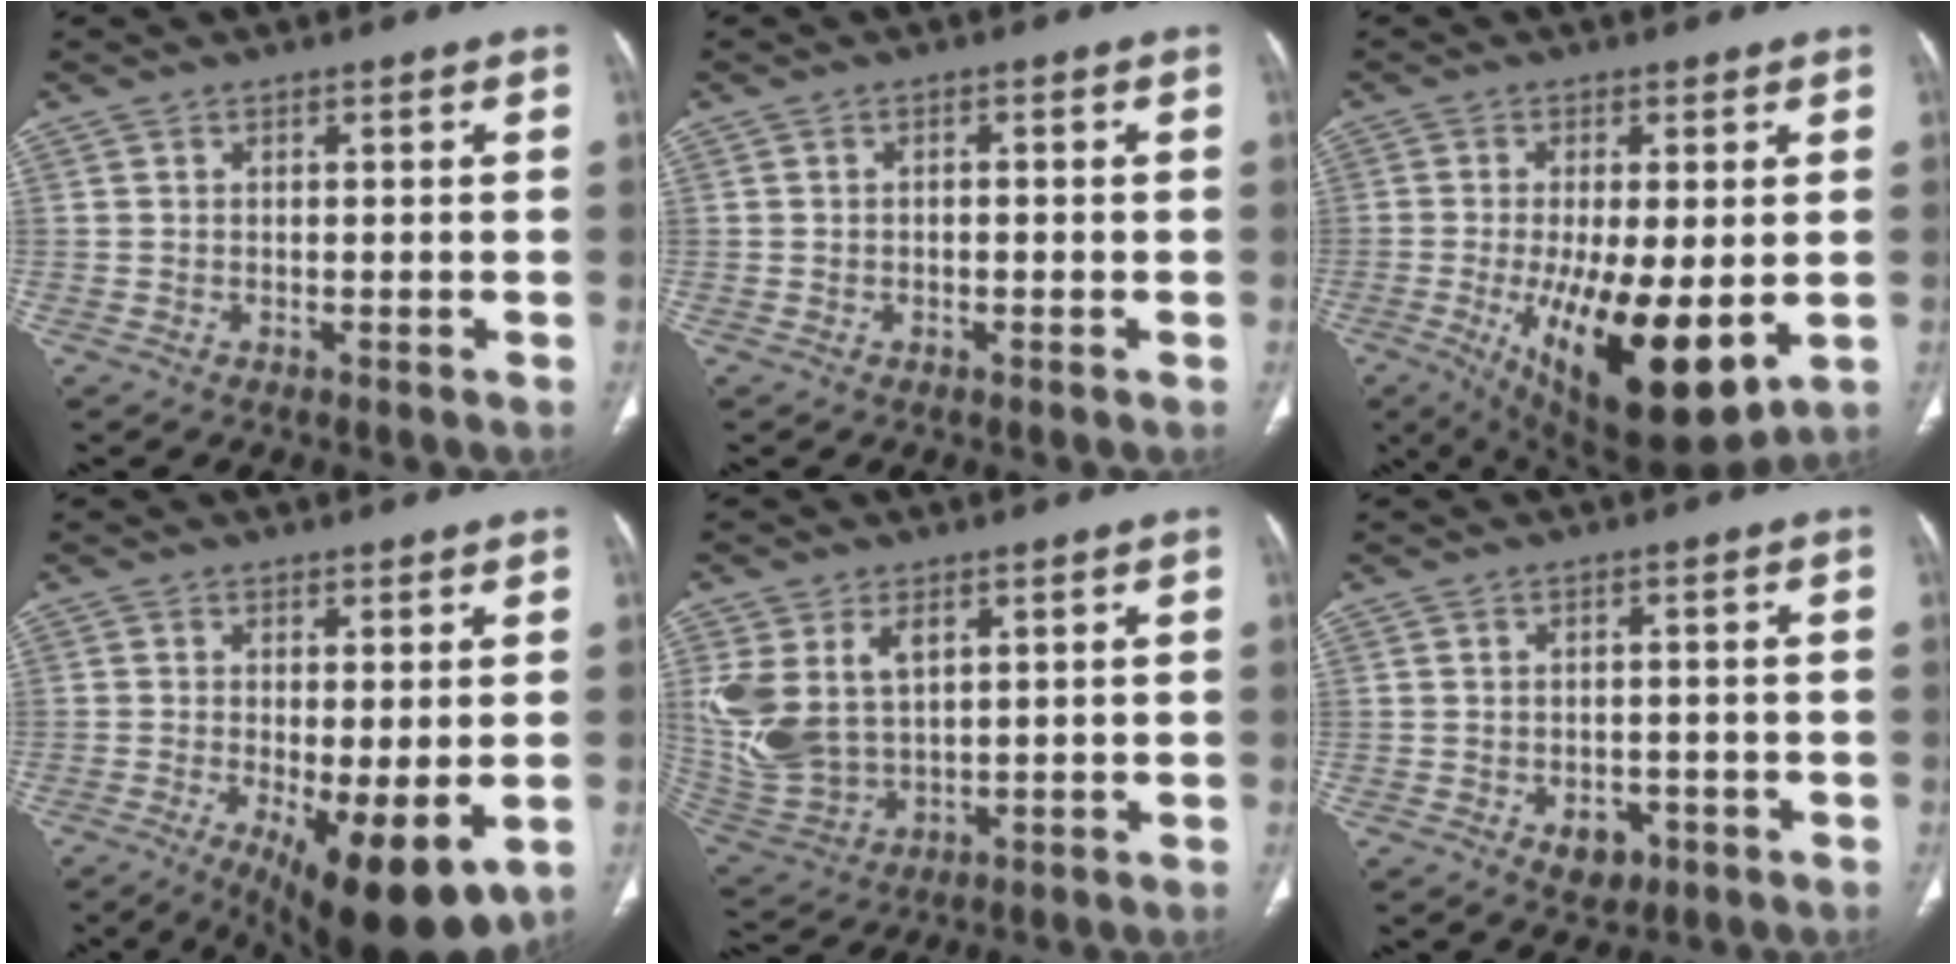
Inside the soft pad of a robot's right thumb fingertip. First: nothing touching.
{"total": 0.9, "force": [-0.2, 0.6, 0.6], "torque": [-0.009, 0.004, -0.003]}
{"total": 18.5, "force": [-4.2, 6.6, 16.8], "torque": [-0.265, -0.031, -0.042]}
{"total": 13.0, "force": [-4.0, 4.3, 11.6], "torque": [-0.166, -0.024, -0.047]}
{"total": 13.7, "force": [4.0, 8.8, 9.6], "torque": [-0.204, -0.008, 0.101]}
{"total": 4.2, "force": [-1.8, 3.0, 2.3], "torque": [-0.015, 0.008, -0.015]}